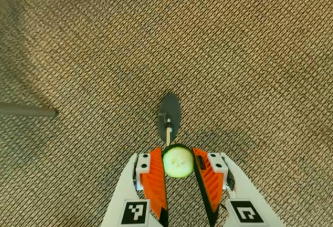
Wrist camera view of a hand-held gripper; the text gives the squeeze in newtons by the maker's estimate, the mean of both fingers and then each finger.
{"total": 7.6, "left": 7.3, "right": 7.8}